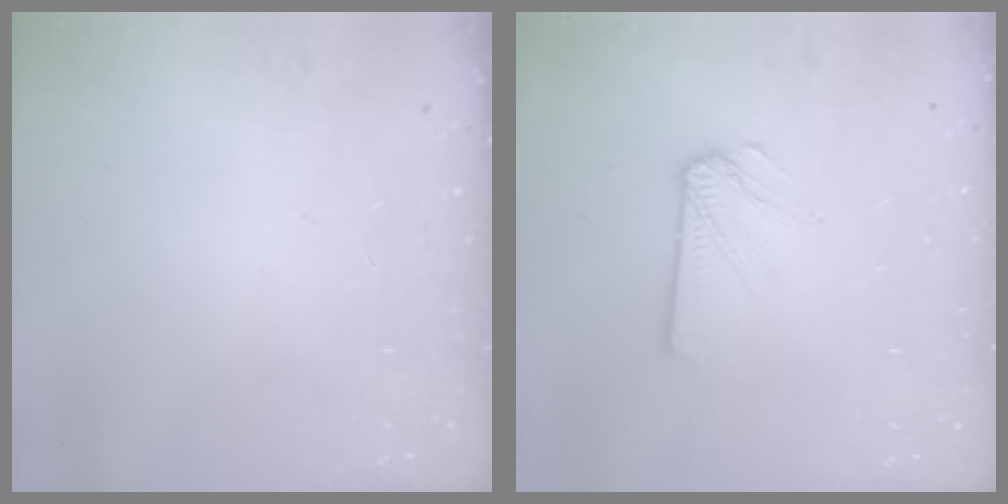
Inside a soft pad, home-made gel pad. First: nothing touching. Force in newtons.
{"total": 2.5, "press": 2.5, "slide": 0.1}